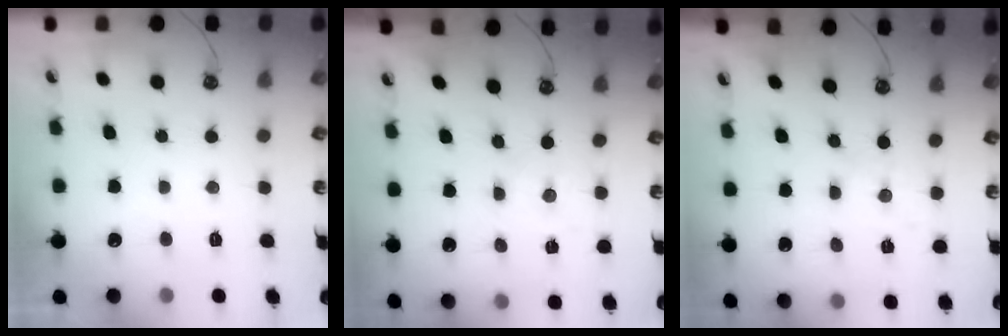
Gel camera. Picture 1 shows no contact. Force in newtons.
{"total": 0.0}
{"total": 1.7, "press": 1.6, "slide": 0.2}